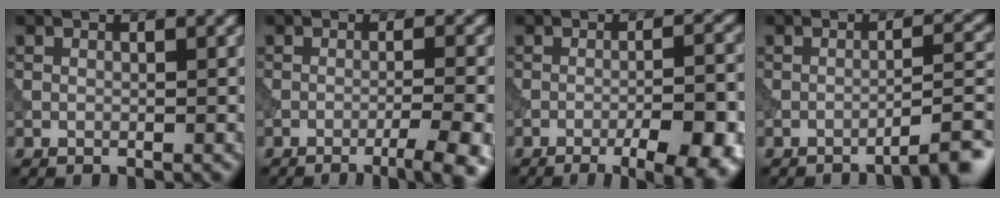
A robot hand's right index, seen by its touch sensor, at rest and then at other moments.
{"total": 5.5, "force": [-2.9, 1.2, 4.5], "torque": [-0.052, 0.006, -0.042]}
{"total": 9.9, "force": [-5.1, 3.4, 7.7], "torque": [-0.070, 0.004, -0.051]}
{"total": 4.3, "force": [-3.1, 0.7, 2.9], "torque": [-0.028, 0.018, -0.052]}